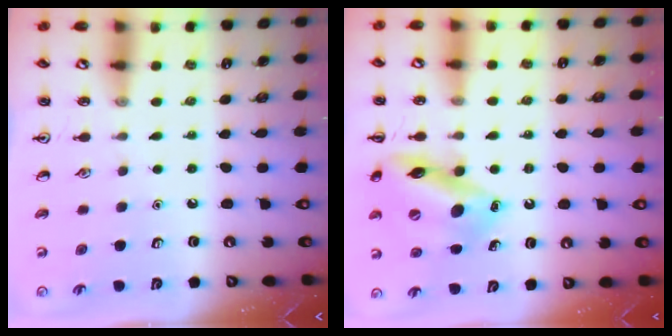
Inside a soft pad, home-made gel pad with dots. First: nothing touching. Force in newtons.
{"total": 15.5, "press": 15.3, "slide": 2.7}